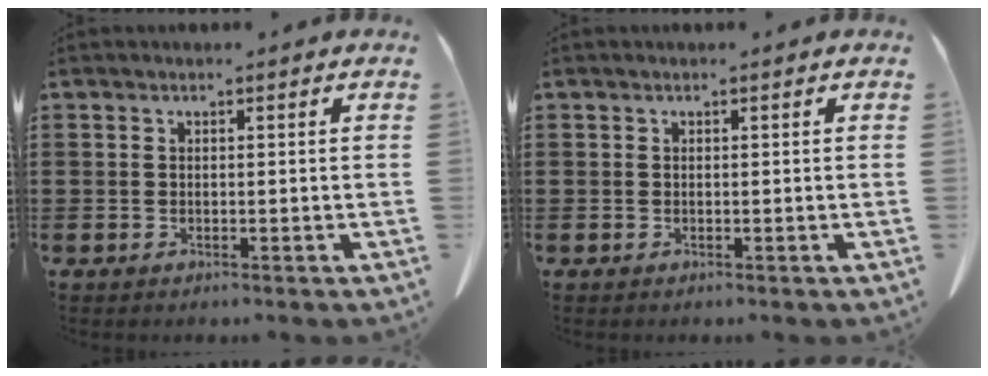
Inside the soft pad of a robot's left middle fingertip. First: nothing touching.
{"total": 0.0}